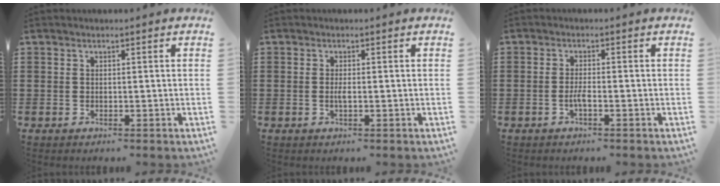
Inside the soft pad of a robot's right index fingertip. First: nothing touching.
{"total": 1.4, "force": [-0.4, 0.2, 1.4], "torque": [-0.027, -0.004, -0.007]}
{"total": 2.2, "force": [-1.0, 0.2, 1.9], "torque": [-0.044, -0.007, -0.019]}